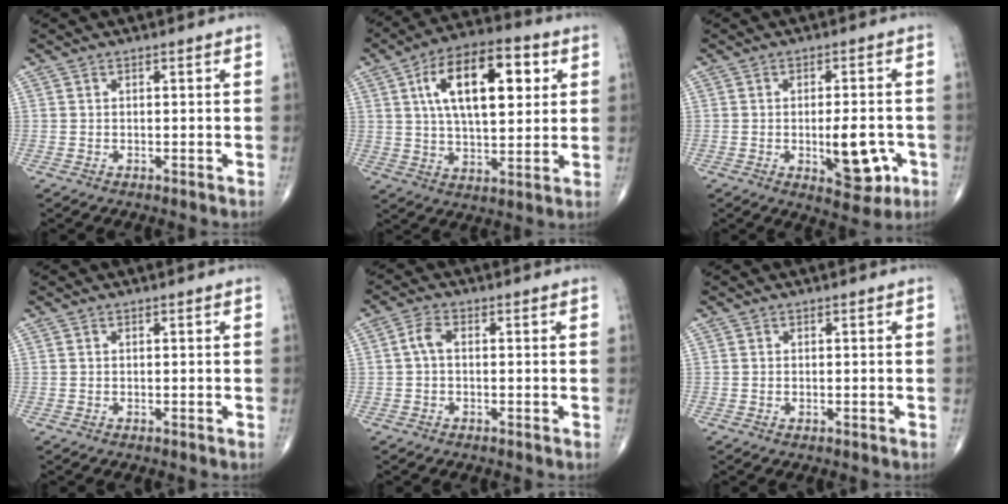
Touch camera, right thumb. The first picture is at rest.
{"total": 18.2, "force": [5.5, 8.5, 15.2], "torque": [-0.224, 0.002, 0.086]}
{"total": 9.2, "force": [-2.4, 4.1, 7.9], "torque": [-0.087, 0.003, -0.021]}
{"total": 0.0}
{"total": 2.9, "force": [0.0, 1.6, 2.4], "torque": [-0.050, 0.009, -0.005]}
{"total": 0.0}